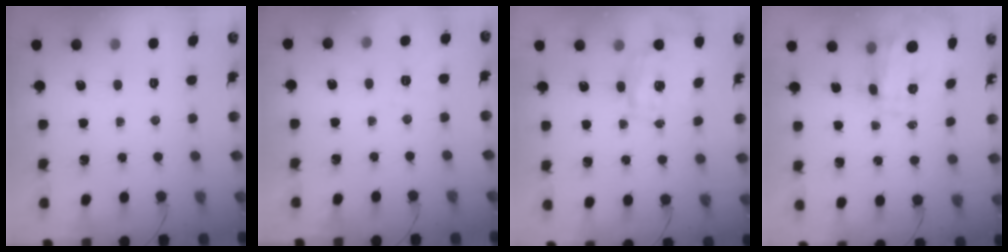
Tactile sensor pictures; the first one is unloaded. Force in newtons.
{"total": 2.2, "press": 0.2, "slide": 2.2}
{"total": 1.2, "press": 1.1, "slide": 0.5}
{"total": 9.2, "press": 9.0, "slide": 2.1}